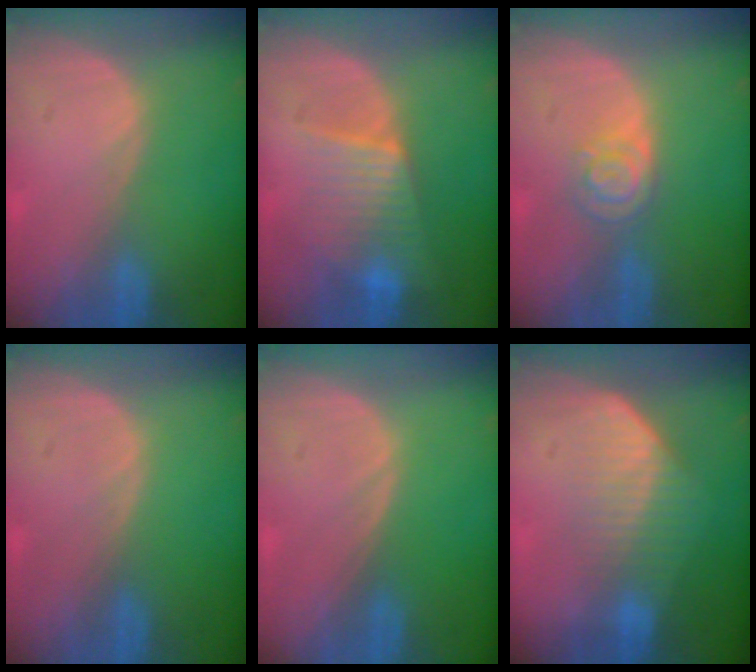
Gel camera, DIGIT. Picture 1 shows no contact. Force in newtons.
{"total": 6.4, "press": 6.3, "slide": 0.7}
{"total": 4.5, "press": 3.9, "slide": 2.2}
{"total": 0.0}
{"total": 0.0}
{"total": 7.2, "press": 6.1, "slide": 3.8}